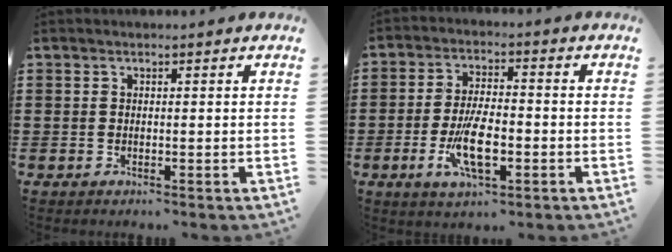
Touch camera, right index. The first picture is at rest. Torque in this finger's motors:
{"motor_torque": [1.07, 1.07, 0.83, 0.21]}